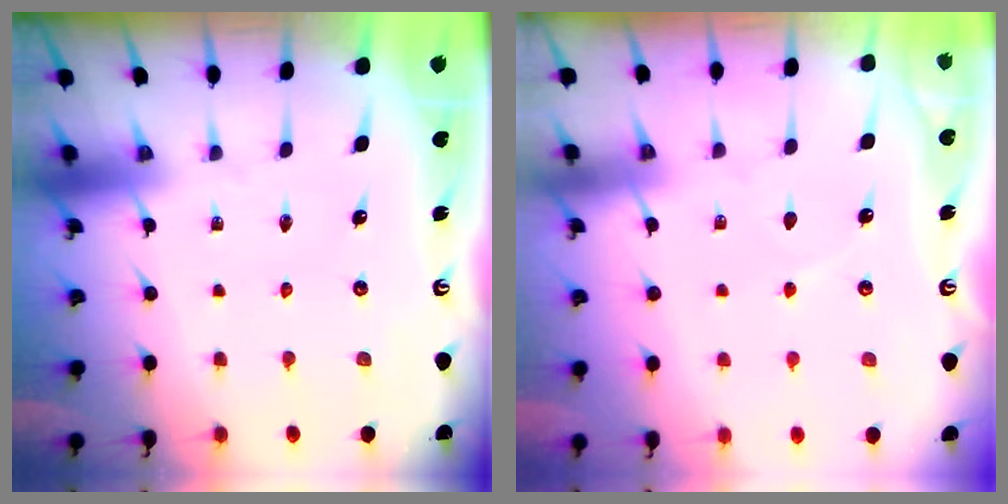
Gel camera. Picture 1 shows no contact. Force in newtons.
{"total": 5.0, "press": 5.0, "slide": 0.6}